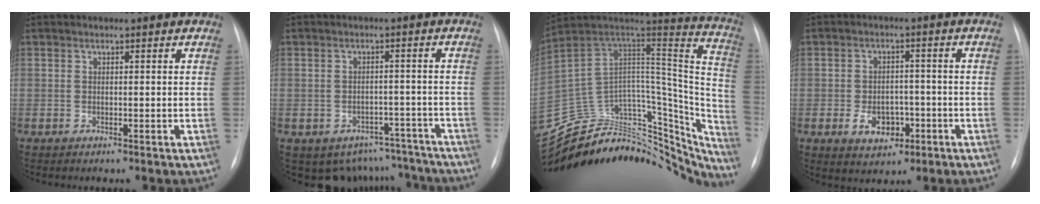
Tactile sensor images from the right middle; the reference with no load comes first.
{"total": 10.1, "force": [-8.4, 5.5, 0.7], "torque": [0.007, 0.031, -0.091]}
{"total": 39.7, "force": [-34.0, 14.9, 14.1], "torque": [-0.201, 0.036, -0.437]}
{"total": 5.9, "force": [-2.2, 4.0, 3.7], "torque": [-0.062, 0.005, -0.028]}